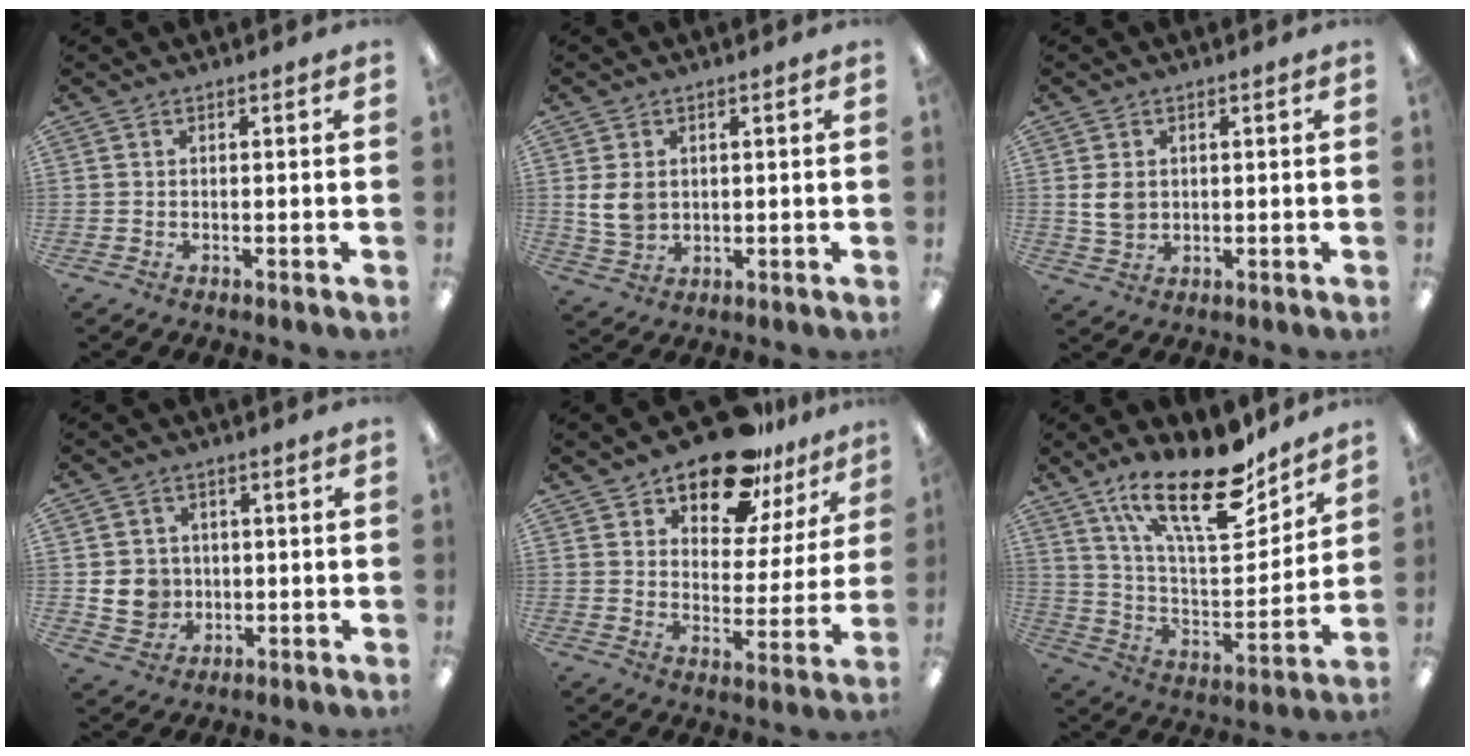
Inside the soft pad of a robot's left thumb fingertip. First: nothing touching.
{"total": 6.3, "force": [1.3, 4.9, 3.8], "torque": [-0.087, 0.001, 0.022]}
{"total": 4.9, "force": [0.8, 3.9, 2.9], "torque": [-0.064, -0.001, 0.012]}
{"total": 6.9, "force": [-0.2, 6.5, 2.2], "torque": [-0.048, 0.011, -0.001]}
{"total": 16.2, "force": [13.0, 7.1, 6.7], "torque": [-0.109, -0.083, 0.230]}
{"total": 23.0, "force": [15.5, 8.5, 14.7], "torque": [-0.238, -0.098, 0.266]}